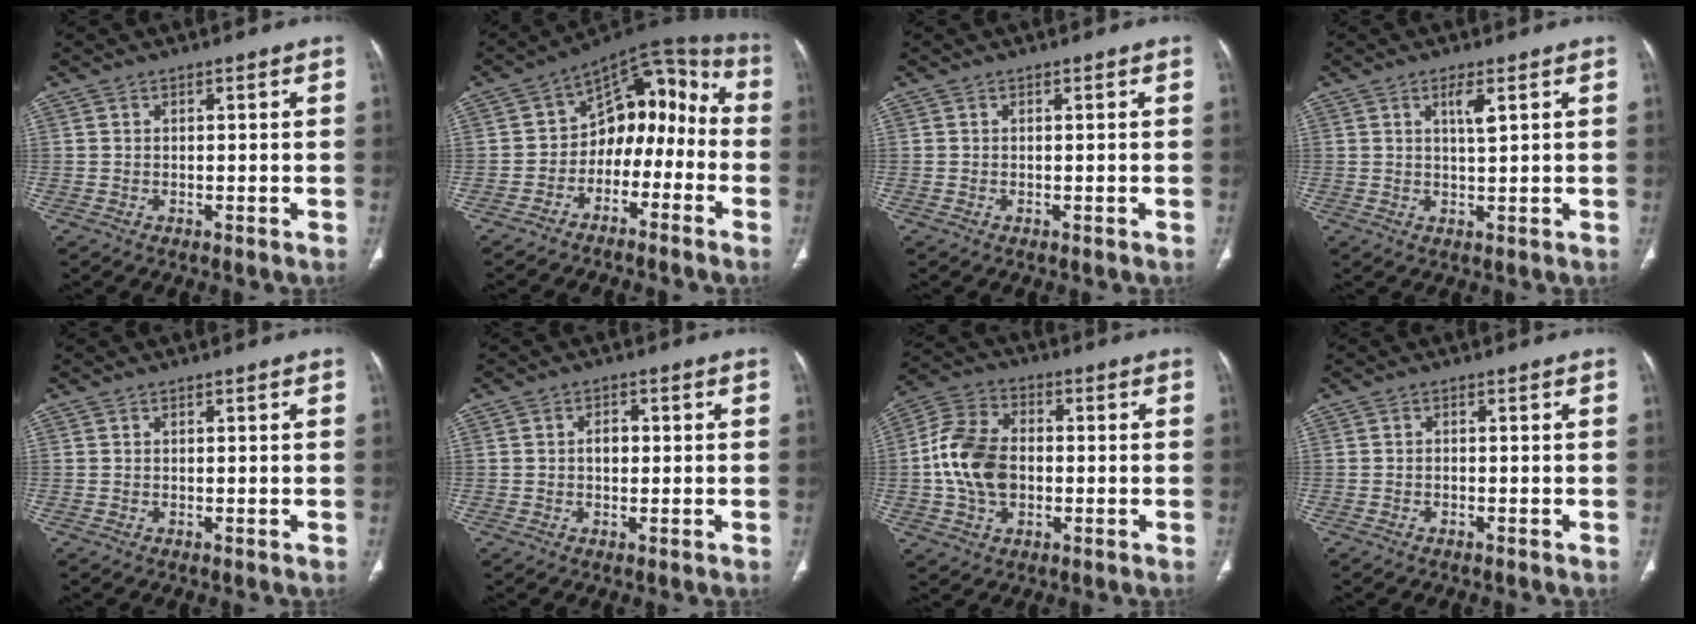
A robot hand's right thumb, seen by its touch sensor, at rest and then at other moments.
{"total": 13.8, "force": [-4.4, 9.5, 9.0], "torque": [-0.077, 0.087, -0.079]}
{"total": 0.0}
{"total": 3.1, "force": [1.3, 0.7, 2.8], "torque": [-0.052, -0.007, 0.024]}
{"total": 0.0}
{"total": 2.6, "force": [0.0, 2.0, 1.8], "torque": [-0.022, 0.008, -0.001]}
{"total": 12.8, "force": [-0.9, 8.8, 9.2], "torque": [-0.171, 0.021, -0.021]}
{"total": 0.7, "force": [-0.5, 0.3, 0.4], "torque": [-0.011, 0.005, -0.008]}